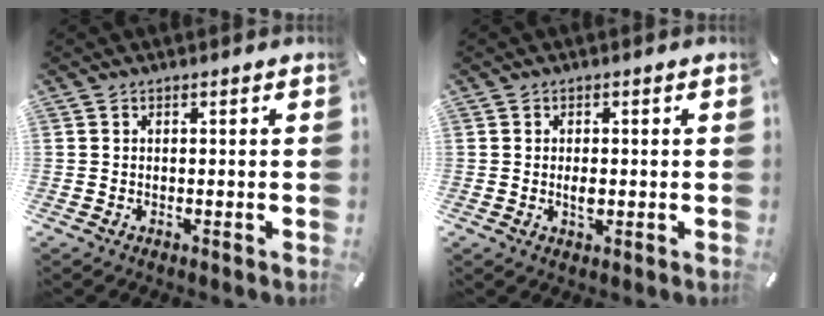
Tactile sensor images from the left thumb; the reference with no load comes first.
{"total": 2.3, "force": [-0.2, 1.3, 1.9], "torque": [-0.037, -0.001, -0.003]}